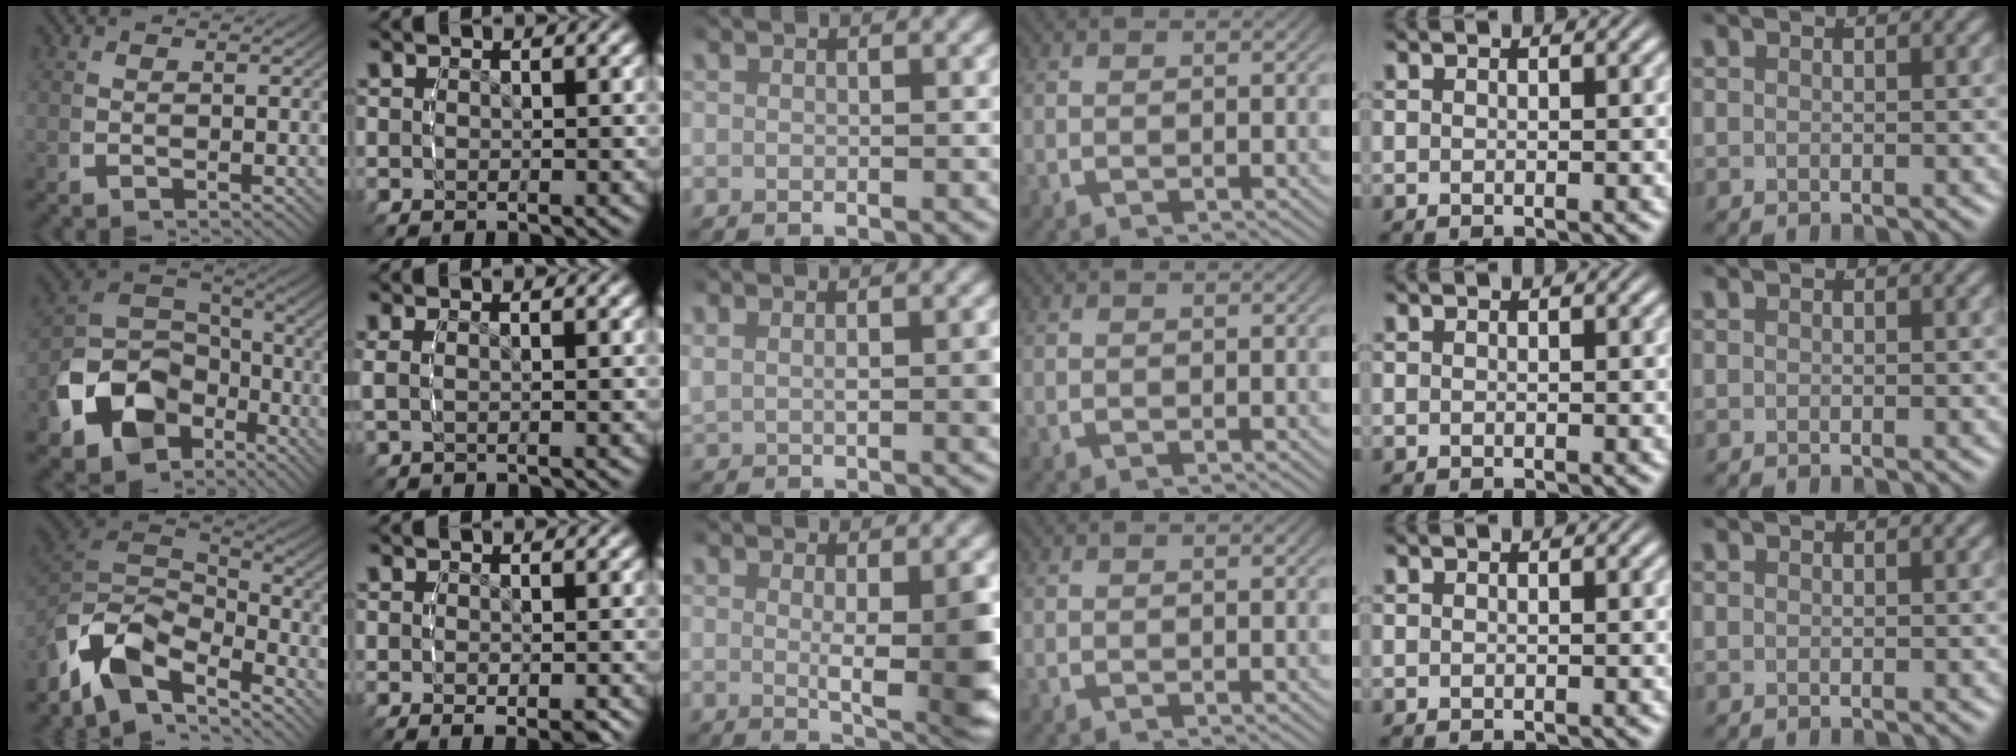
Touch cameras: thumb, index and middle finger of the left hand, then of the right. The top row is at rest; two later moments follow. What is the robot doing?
{"motion": "lift_and_place", "object": "bottle cap"}